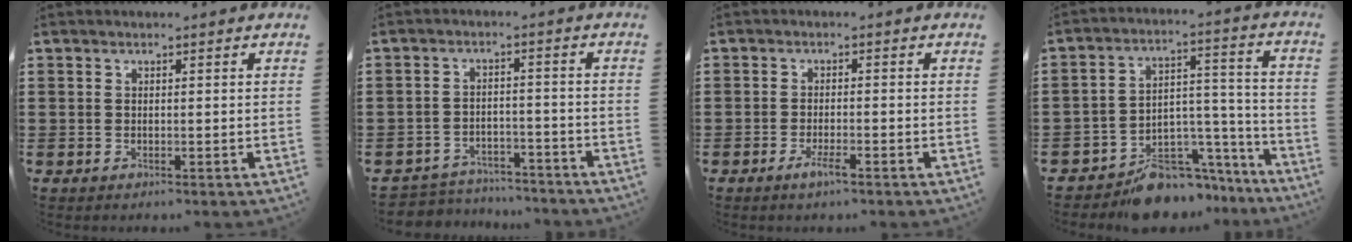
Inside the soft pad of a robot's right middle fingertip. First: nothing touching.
{"total": 3.7, "force": [-3.7, 0.5, -0.1], "torque": [-0.002, 0.004, -0.080]}
{"total": 2.0, "force": [-1.0, 0.3, 1.7], "torque": [-0.034, -0.003, -0.019]}
{"total": 8.9, "force": [-7.8, 3.4, 2.4], "torque": [-0.022, 0.041, -0.138]}